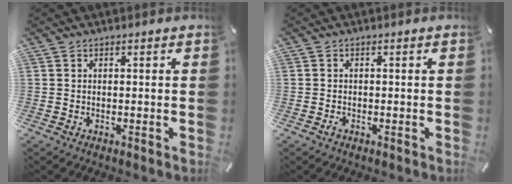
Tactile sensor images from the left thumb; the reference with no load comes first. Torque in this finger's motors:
{"motor_torque": [0.01, 0.03, 0.01, -0.01, 0.00]}